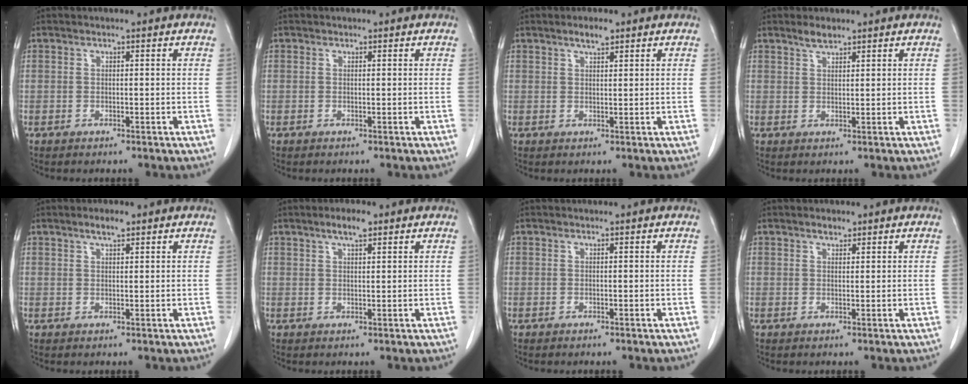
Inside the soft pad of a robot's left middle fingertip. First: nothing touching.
{"total": 0.0}
{"total": 2.2, "force": [1.6, 0.6, 1.4], "torque": [-0.028, 0.002, 0.028]}
{"total": 2.0, "force": [1.7, 0.6, 0.8], "torque": [-0.020, 0.001, 0.033]}
{"total": 2.1, "force": [1.5, 0.6, 1.4], "torque": [-0.029, 0.003, 0.026]}
{"total": 3.0, "force": [2.0, 0.7, 2.1], "torque": [-0.041, 0.004, 0.033]}
{"total": 0.0}
{"total": 1.2, "force": [1.0, 0.6, 0.5], "torque": [-0.012, -0.001, 0.015]}